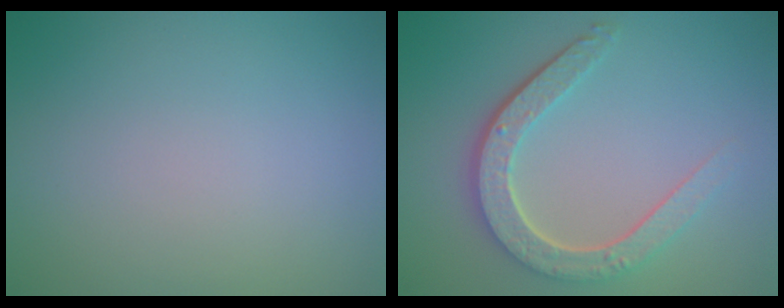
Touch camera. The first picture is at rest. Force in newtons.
{"total": 4.7, "press": 3.6, "slide": 2.9}